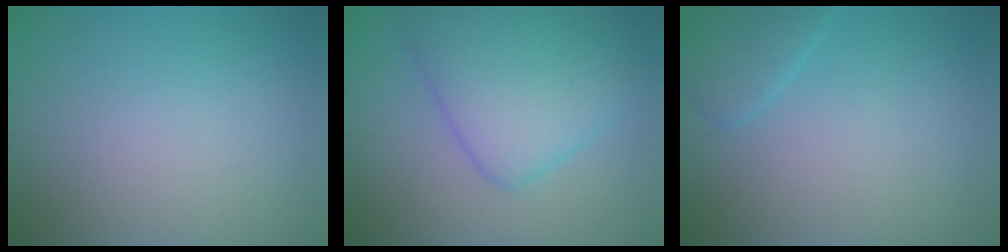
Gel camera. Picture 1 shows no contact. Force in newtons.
{"total": 7.0, "press": 7.0, "slide": 0.2}
{"total": 1.9, "press": 1.9, "slide": 0.1}